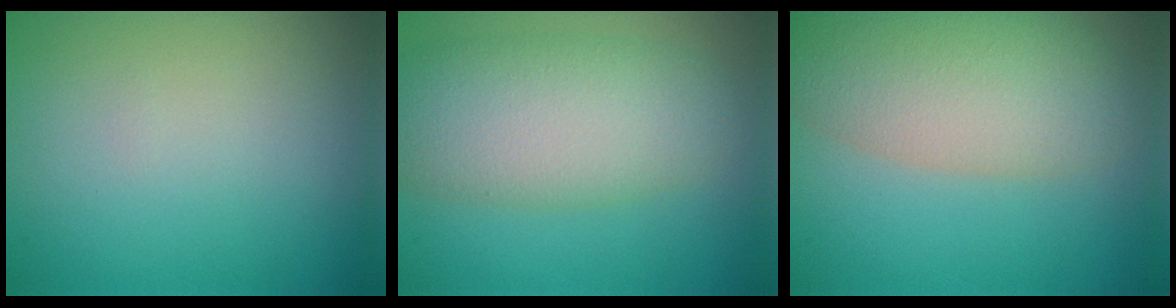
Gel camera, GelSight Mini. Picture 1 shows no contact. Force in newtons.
{"total": 7.1, "press": 7.1, "slide": 0.1}
{"total": 7.5, "press": 7.5, "slide": 0.4}